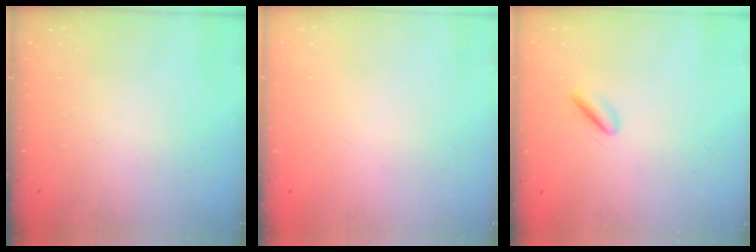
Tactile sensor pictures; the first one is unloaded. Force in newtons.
{"total": 2.1, "press": 2.1, "slide": 0.1}
{"total": 2.7, "press": 2.5, "slide": 1.2}